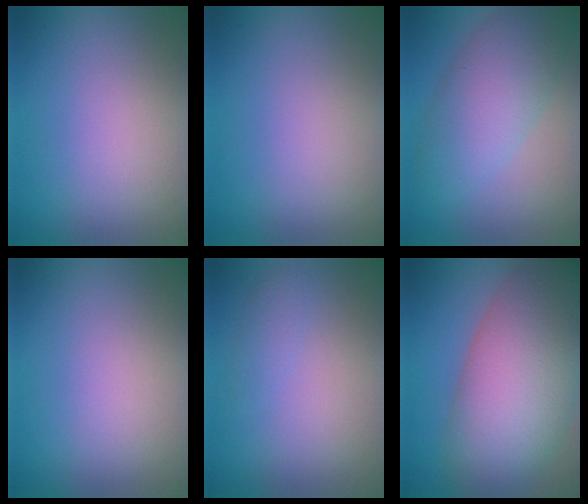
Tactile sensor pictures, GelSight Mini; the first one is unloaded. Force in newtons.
{"total": 0.0}
{"total": 5.8, "press": 5.8, "slide": 0.1}
{"total": 0.0}
{"total": 1.1, "press": 1.1, "slide": 0.0}
{"total": 12.1, "press": 12.1, "slide": 0.6}